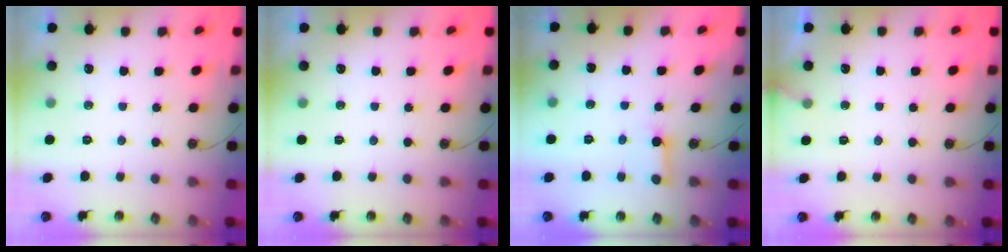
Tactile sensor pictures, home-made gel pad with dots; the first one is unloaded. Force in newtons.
{"total": 0.0}
{"total": 2.8, "press": 2.7, "slide": 0.3}
{"total": 3.7, "press": 3.7, "slide": 0.3}